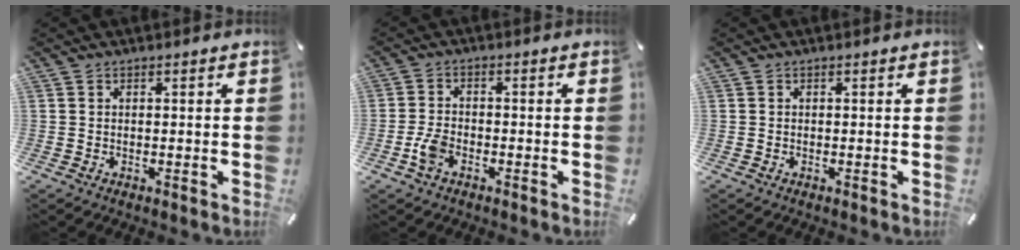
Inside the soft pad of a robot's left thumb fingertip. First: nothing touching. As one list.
[{"total": 4.3, "force": [-2.2, 2.4, 2.9], "torque": [-0.074, 0.002, -0.044]}, {"total": 0.0}]